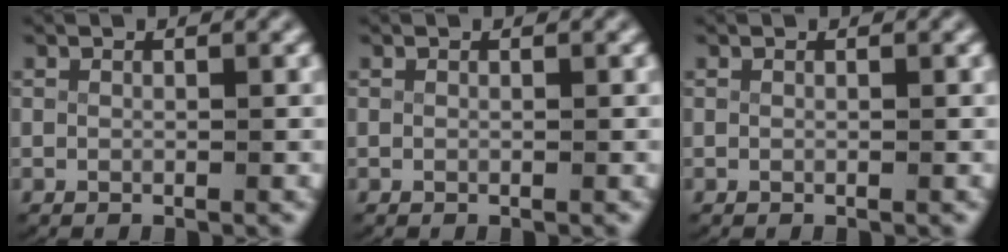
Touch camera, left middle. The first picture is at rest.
{"total": 0.0}
{"total": 0.0}